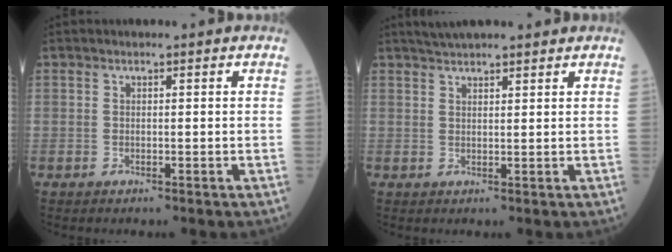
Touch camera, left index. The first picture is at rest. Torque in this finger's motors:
{"motor_torque": [0.03, -0.03, 0.04, 0.01]}